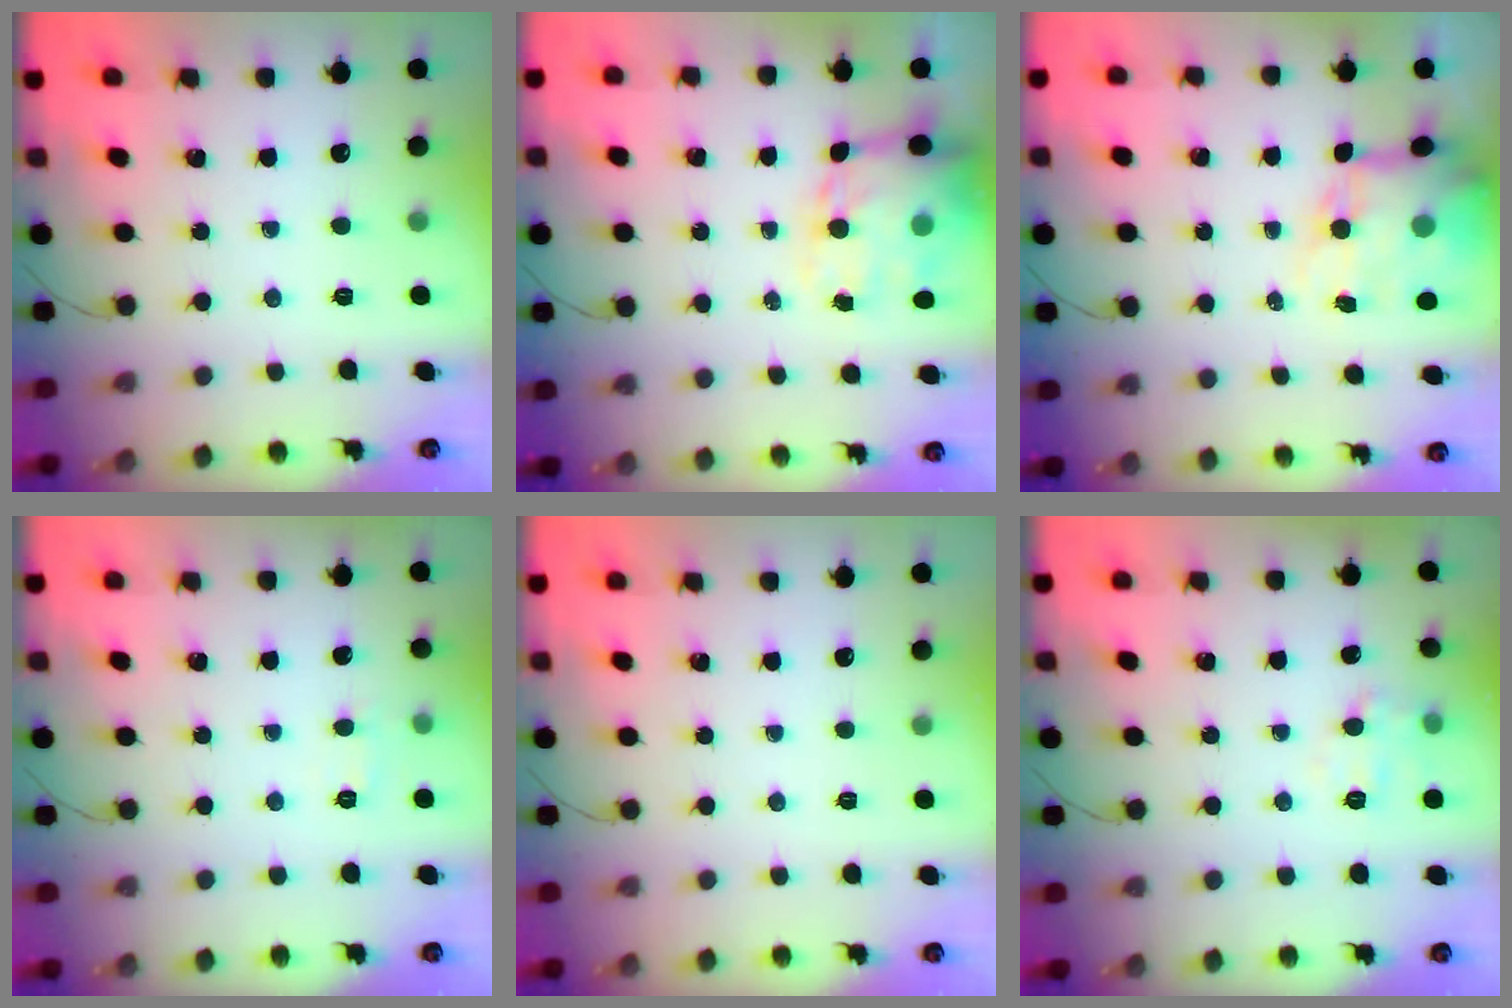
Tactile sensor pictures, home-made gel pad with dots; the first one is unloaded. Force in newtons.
{"total": 16.1, "press": 15.6, "slide": 3.8}
{"total": 12.8, "press": 12.3, "slide": 3.4}
{"total": 4.3, "press": 4.1, "slide": 1.0}
{"total": 0.0}
{"total": 6.4, "press": 6.3, "slide": 1.0}